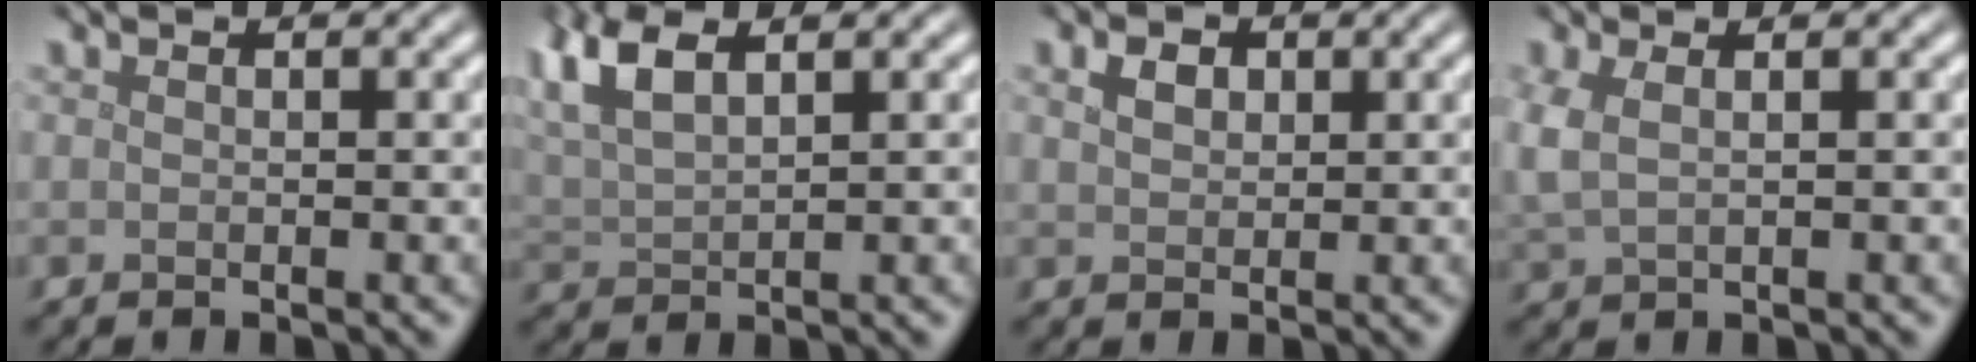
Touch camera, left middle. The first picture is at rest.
{"total": 5.2, "force": [3.0, 2.0, 3.6], "torque": [-0.094, 0.017, 0.060]}
{"total": 1.8, "force": [0.9, 1.2, 1.0], "torque": [-0.021, 0.004, 0.015]}
{"total": 2.1, "force": [0.6, 1.0, 1.7], "torque": [-0.048, 0.004, 0.014]}